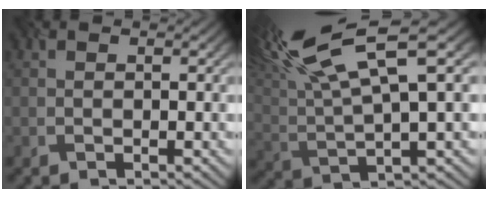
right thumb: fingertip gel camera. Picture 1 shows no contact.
{"total": 14.5, "force": [8.1, 3.5, 11.5], "torque": [-0.251, 0.027, 0.154]}